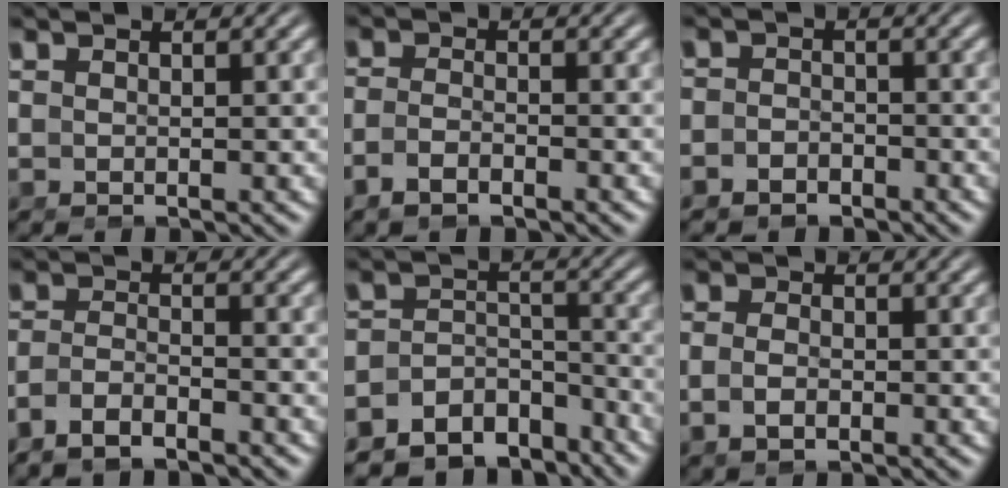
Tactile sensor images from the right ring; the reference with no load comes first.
{"total": 2.2, "force": [-1.7, 0.6, 1.3], "torque": [-0.030, -0.009, -0.028]}
{"total": 3.2, "force": [-2.6, 1.9, -0.1], "torque": [-0.006, -0.019, -0.040]}
{"total": 3.2, "force": [-2.5, 1.2, 1.5], "torque": [-0.036, -0.013, -0.040]}
{"total": 10.7, "force": [-7.6, 6.5, 3.8], "torque": [-0.074, -0.042, -0.115]}
{"total": 1.9, "force": [-0.8, 1.1, 1.3], "torque": [-0.032, -0.010, -0.012]}